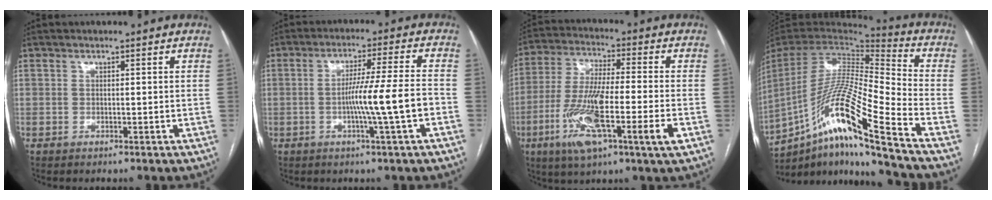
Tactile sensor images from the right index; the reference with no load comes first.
{"total": 8.8, "force": [-2.3, -1.2, 8.4], "torque": [-0.141, 0.001, -0.038]}
{"total": 15.8, "force": [-5.4, 1.3, 14.8], "torque": [-0.290, -0.019, -0.097]}
{"total": 21.2, "force": [-14.4, -1.3, 15.5], "torque": [-0.311, -0.015, -0.271]}